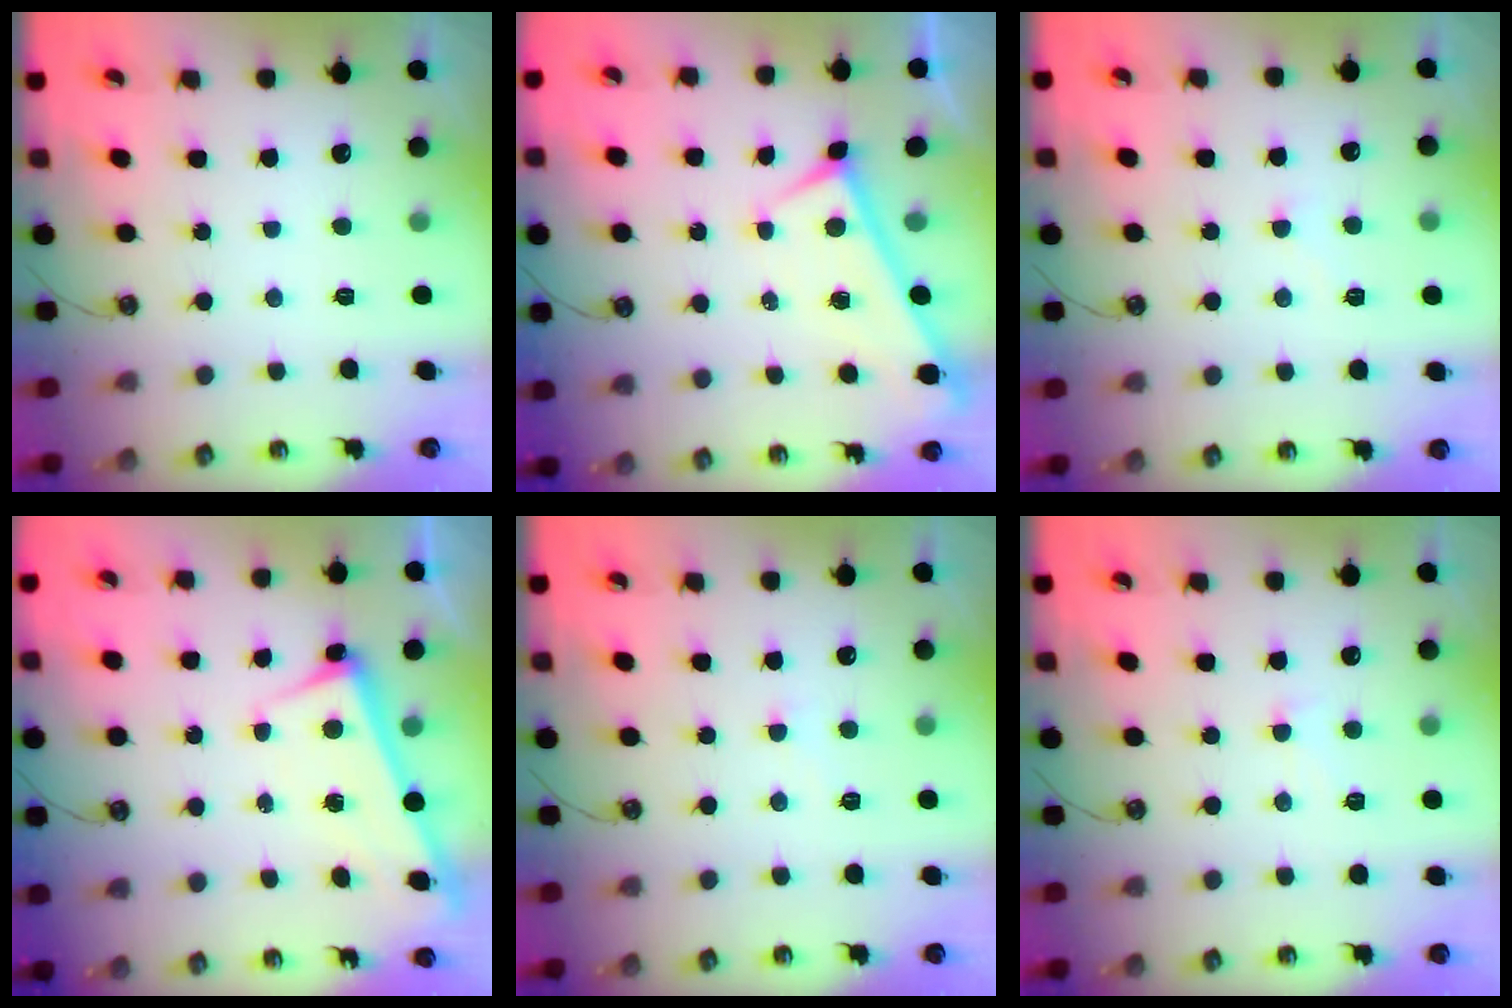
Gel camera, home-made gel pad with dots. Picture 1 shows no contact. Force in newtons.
{"total": 0.0}
{"total": 3.9, "press": 3.9, "slide": 0.4}
{"total": 2.9, "press": 2.9, "slide": 0.4}
{"total": 3.0, "press": 2.8, "slide": 0.8}
{"total": 0.8, "press": 0.5, "slide": 0.7}